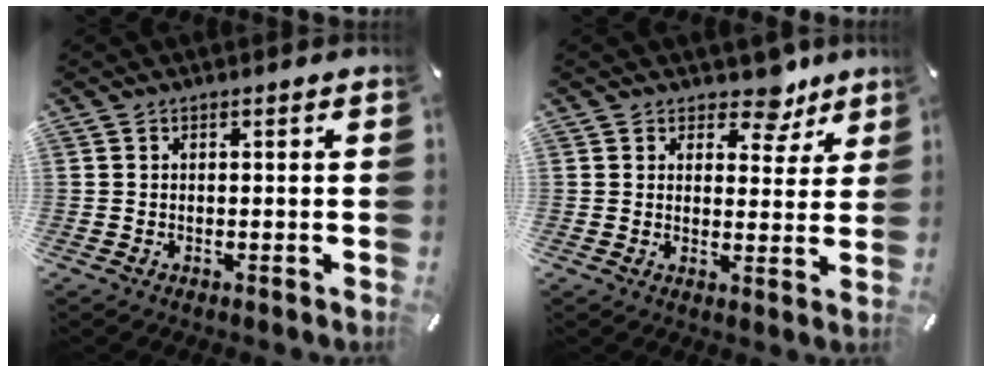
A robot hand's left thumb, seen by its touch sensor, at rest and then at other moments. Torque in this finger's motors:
{"motor_torque": [0.26, -0.37, 0.00, 0.00, -0.02]}